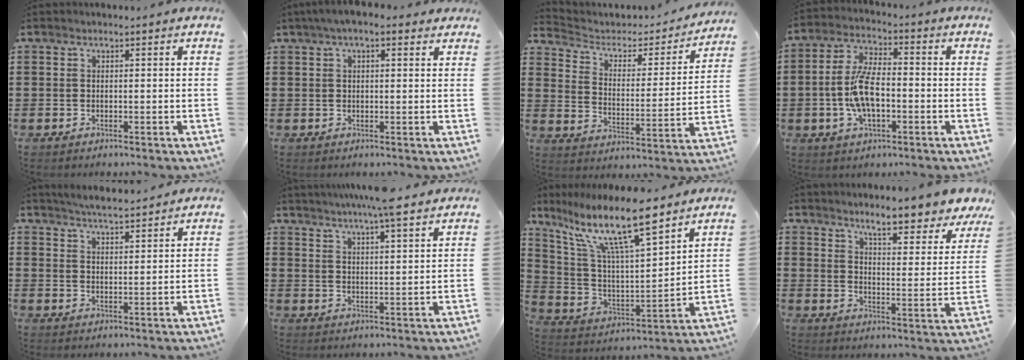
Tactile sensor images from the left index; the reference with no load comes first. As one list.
[{"total": 3.1, "force": [1.6, 1.1, 2.4], "torque": [-0.050, 0.009, 0.026]}, {"total": 3.1, "force": [2.1, 2.0, 1.1], "torque": [-0.040, -0.016, 0.028]}, {"total": 8.9, "force": [-1.6, 3.9, 7.8], "torque": [-0.177, -0.001, -0.035]}, {"total": 4.1, "force": [4.0, -0.1, 1.1], "torque": [-0.032, -0.010, 0.071]}, {"total": 5.6, "force": [4.9, -0.2, 2.6], "torque": [-0.064, -0.012, 0.087]}, {"total": 14.0, "force": [10.0, 2.7, 9.4], "torque": [-0.203, -0.050, 0.168]}, {"total": 6.6, "force": [6.1, -0.2, 2.4], "torque": [-0.057, -0.046, 0.100]}]